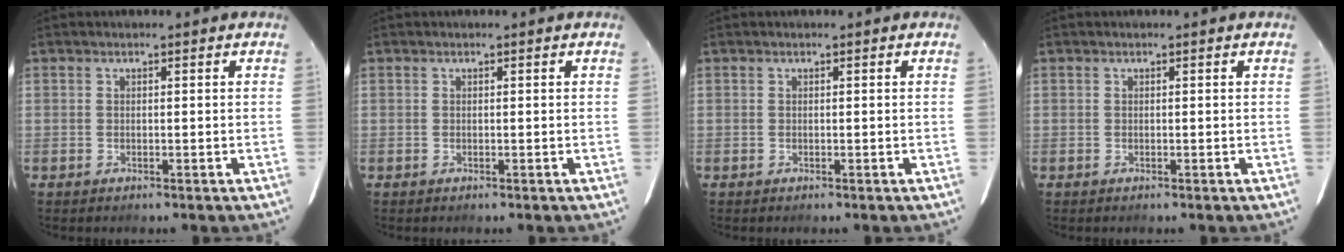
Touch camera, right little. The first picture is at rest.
{"total": 0.0}
{"total": 0.0}
{"total": 0.0}